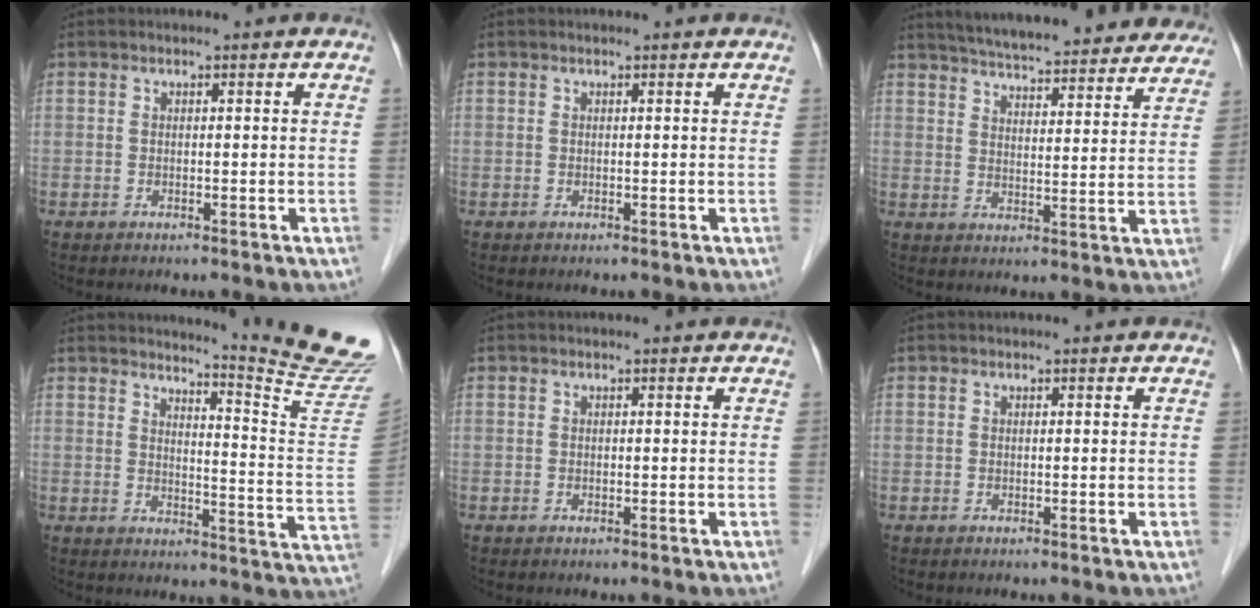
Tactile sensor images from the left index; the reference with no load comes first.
{"total": 0.5, "force": [0.5, 0.0, 0.1], "torque": [-0.004, 0.000, 0.003]}
{"total": 27.5, "force": [25.0, 4.8, 10.4], "torque": [-0.165, -0.021, 0.314]}
{"total": 14.5, "force": [13.8, -3.1, 3.3], "torque": [-0.054, -0.129, 0.157]}
{"total": 0.0}
{"total": 0.0}